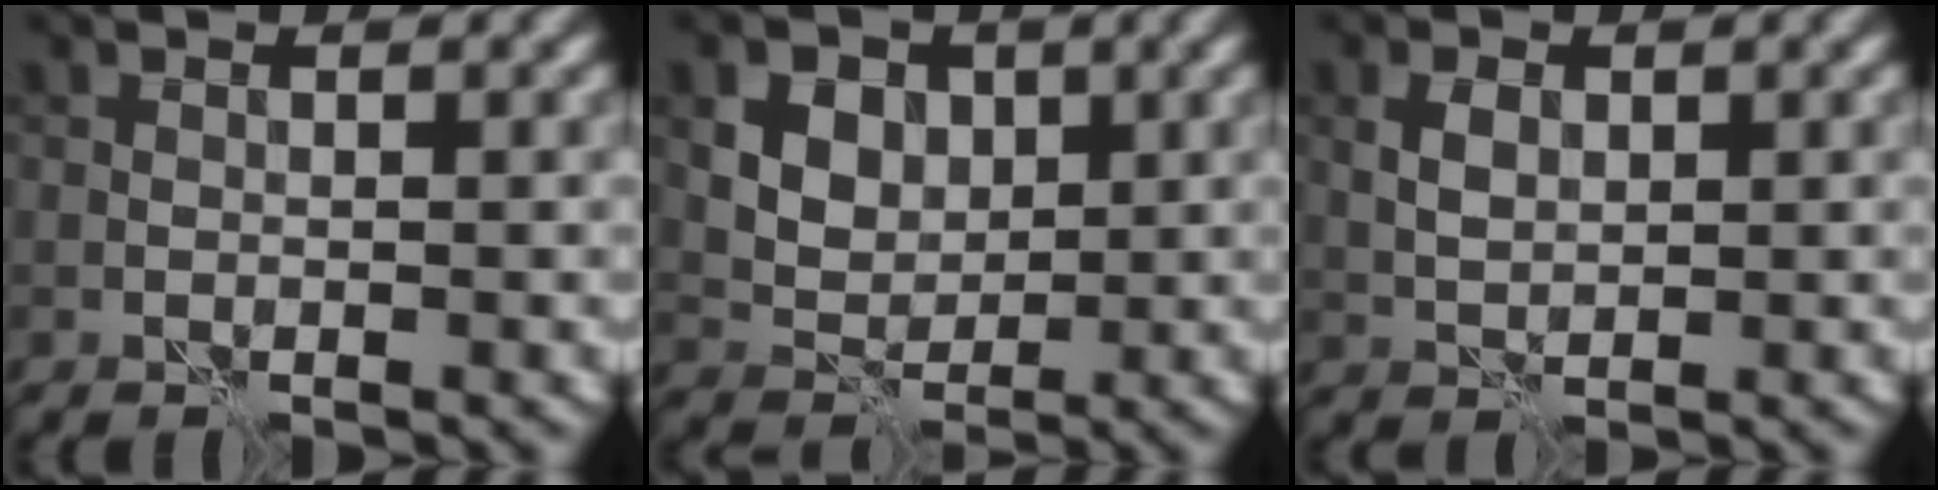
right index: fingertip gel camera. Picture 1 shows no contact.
{"total": 10.3, "force": [4.4, 7.9, 5.0], "torque": [-0.091, 0.031, 0.062]}
{"total": 2.2, "force": [0.6, 1.5, 1.4], "torque": [-0.033, 0.003, 0.012]}